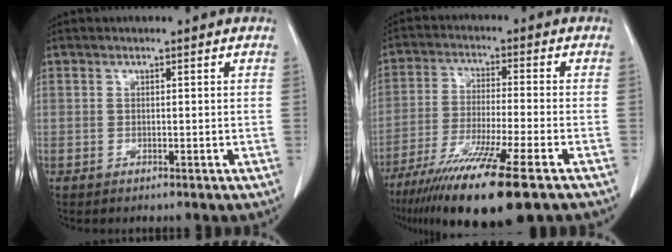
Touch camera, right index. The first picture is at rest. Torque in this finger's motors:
{"motor_torque": [1.55, -0.59, 1.05, 0.21]}